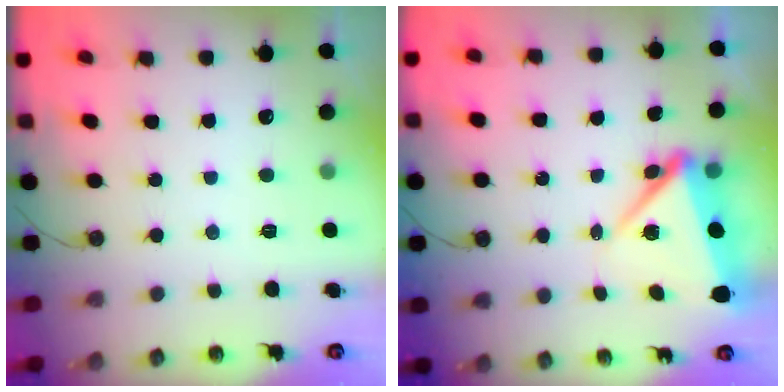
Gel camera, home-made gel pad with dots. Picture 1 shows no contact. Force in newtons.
{"total": 8.3, "press": 8.1, "slide": 1.6}